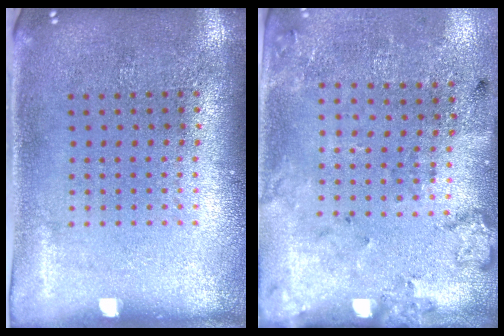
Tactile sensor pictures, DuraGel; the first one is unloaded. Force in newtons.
{"total": 2.2, "press": 1.4, "slide": 1.7}